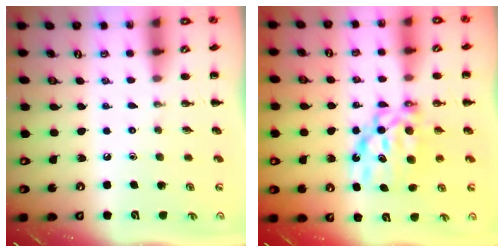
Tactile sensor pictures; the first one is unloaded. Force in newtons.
{"total": 8.7, "press": 8.6, "slide": 1.4}